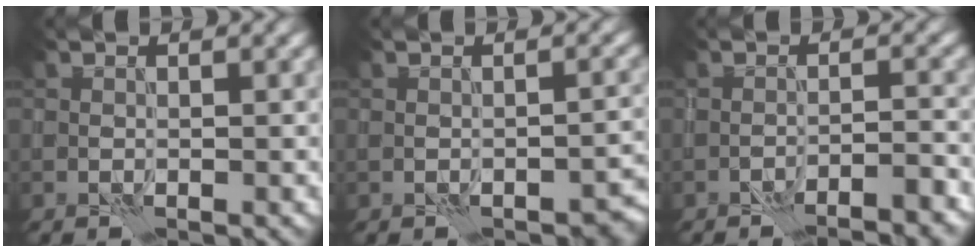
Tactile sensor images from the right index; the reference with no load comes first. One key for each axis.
{"total": 2.3, "fx": -1.6, "fy": 0.9, "fz": 1.5, "tx": -0.017, "ty": -0.003, "tz": -0.015}
{"total": 3.9, "fx": -3.3, "fy": 0.5, "fz": 2.0, "tx": -0.029, "ty": 0.012, "tz": -0.049}